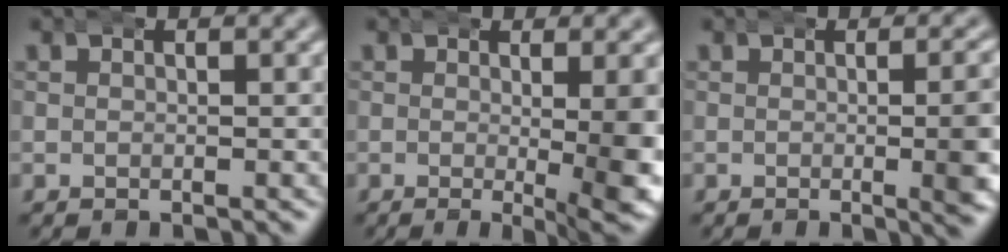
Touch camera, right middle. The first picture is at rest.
{"total": 7.4, "force": [-2.0, 2.1, 6.8], "torque": [-0.076, -0.003, -0.033]}
{"total": 4.7, "force": [-0.5, 1.2, 4.6], "torque": [-0.048, 0.010, -0.017]}